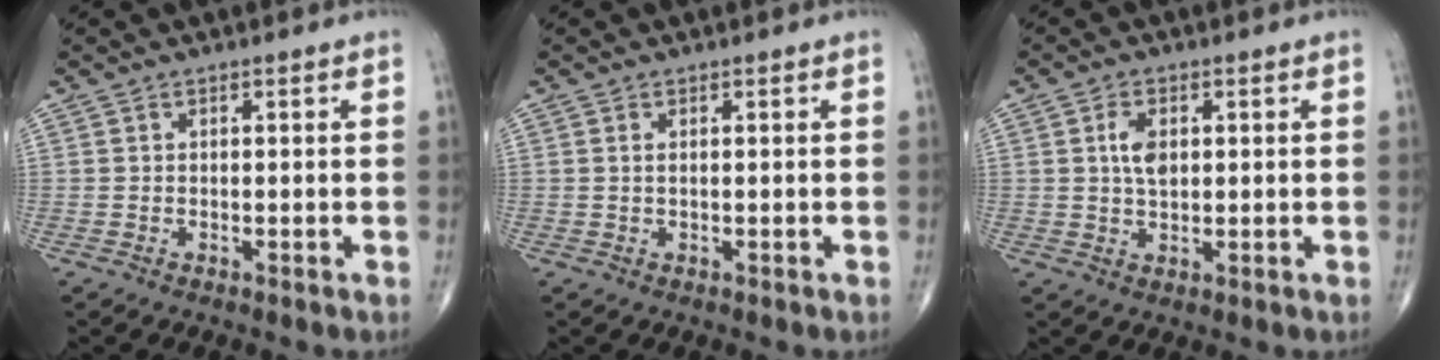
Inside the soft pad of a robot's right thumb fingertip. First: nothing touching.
{"total": 0.5, "force": [0.1, 0.1, 0.5], "torque": [-0.014, 0.002, 0.003]}
{"total": 4.3, "force": [0.8, 2.5, 3.4], "torque": [-0.058, -0.003, 0.014]}